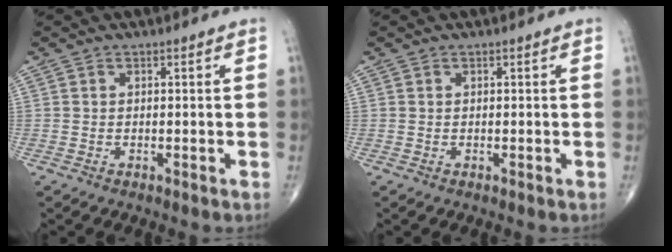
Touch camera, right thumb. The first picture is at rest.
{"total": 0.0}